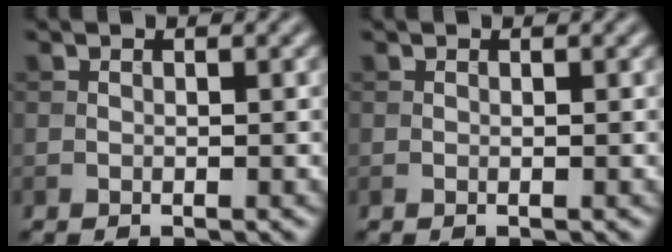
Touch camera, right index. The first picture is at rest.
{"total": 0.0}